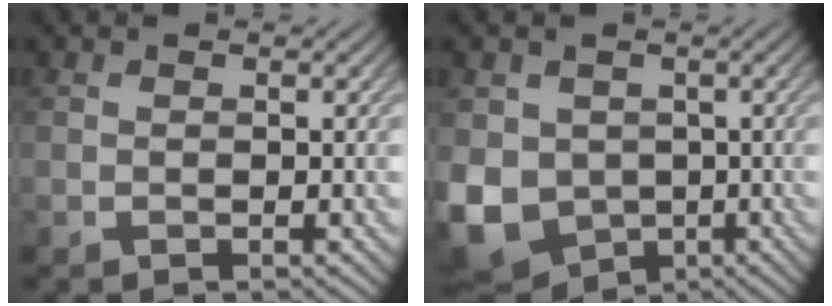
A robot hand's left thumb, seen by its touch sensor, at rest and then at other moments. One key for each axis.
{"total": 9.4, "fx": -1.4, "fy": 7.8, "fz": 5.0, "tx": -0.144, "ty": -0.032, "tz": -0.023}